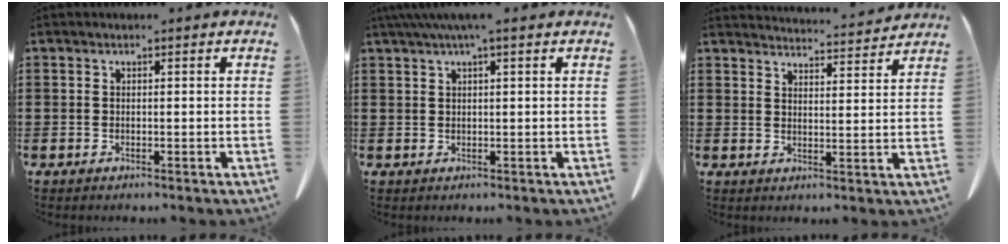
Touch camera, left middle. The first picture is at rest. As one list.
[{"total": 2.5, "force": [1.3, 0.1, 2.1], "torque": [-0.043, 0.001, 0.023]}, {"total": 4.2, "force": [4.2, -0.3, 0.3], "torque": [-0.010, -0.029, 0.073]}]